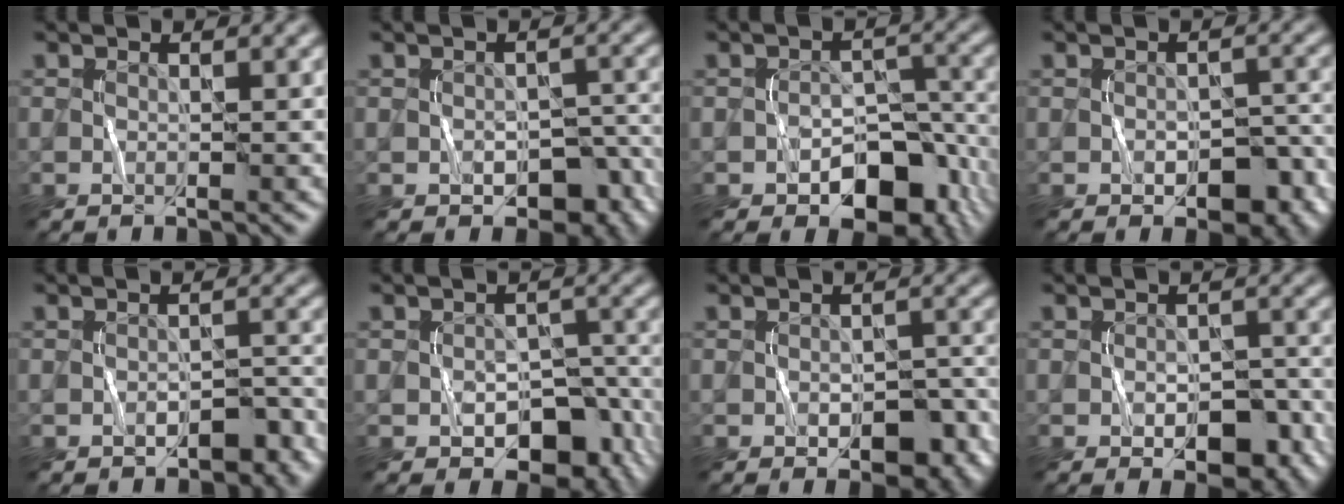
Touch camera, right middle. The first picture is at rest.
{"total": 6.1, "force": [-3.0, 4.0, 3.5], "torque": [-0.039, -0.009, -0.033]}
{"total": 7.3, "force": [-3.7, 4.6, 4.4], "torque": [-0.051, 0.002, -0.053]}
{"total": 4.8, "force": [-2.2, 3.0, 3.1], "torque": [-0.039, 0.001, -0.025]}
{"total": 2.7, "force": [-1.6, 1.5, 1.5], "torque": [-0.019, 0.002, -0.016]}
{"total": 6.8, "force": [-3.1, 4.5, 4.0], "torque": [-0.046, -0.004, -0.040]}
{"total": 4.4, "force": [-1.9, 2.7, 2.9], "torque": [-0.038, -0.002, -0.021]}
{"total": 4.5, "force": [-2.0, 2.6, 3.0], "torque": [-0.038, -0.002, -0.024]}